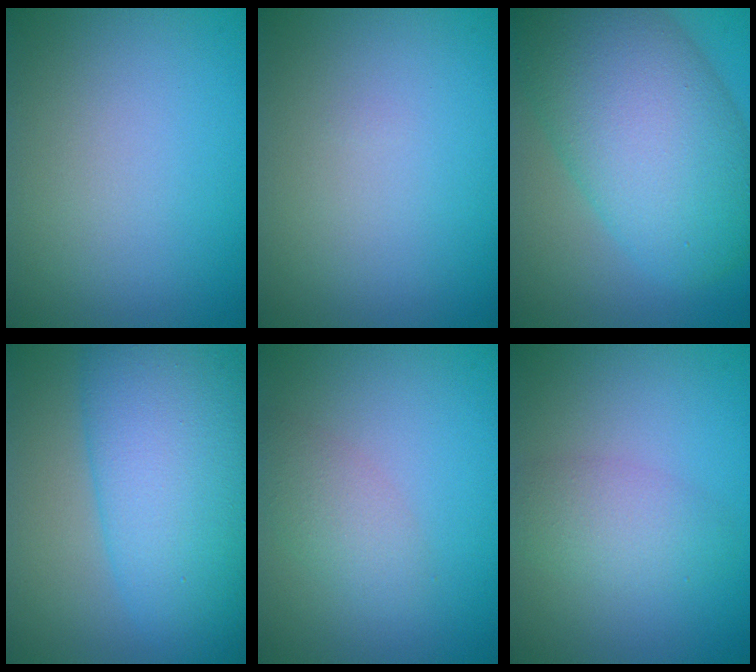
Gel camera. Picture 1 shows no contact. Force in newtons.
{"total": 0.0}
{"total": 12.0, "press": 12.0, "slide": 0.4}
{"total": 12.4, "press": 12.4, "slide": 0.0}
{"total": 2.3, "press": 2.3, "slide": 0.0}
{"total": 2.7, "press": 2.7, "slide": 0.2}